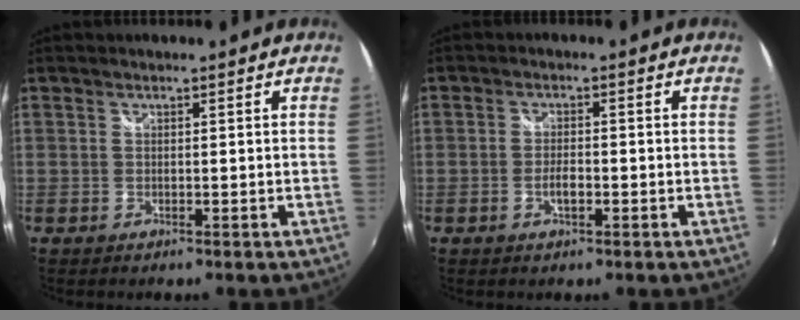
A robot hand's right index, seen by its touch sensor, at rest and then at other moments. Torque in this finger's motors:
{"motor_torque": [0.09, -0.08, 0.16, 0.04]}